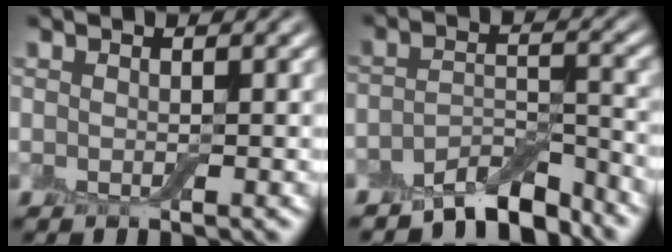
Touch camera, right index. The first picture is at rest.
{"total": 5.4, "force": [-4.7, 1.5, 2.1], "torque": [-0.030, 0.000, -0.085]}